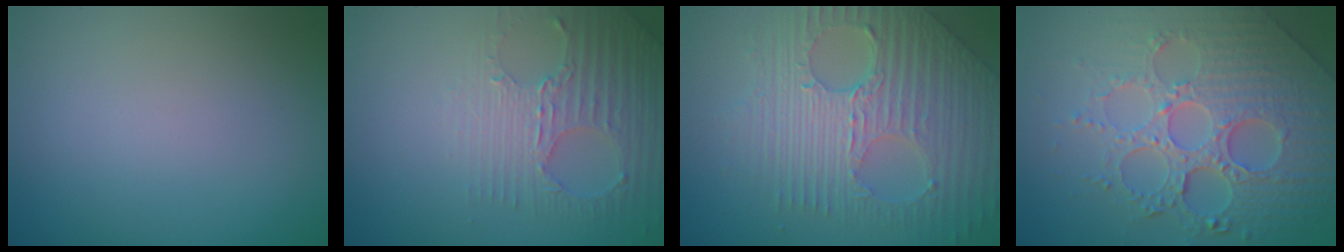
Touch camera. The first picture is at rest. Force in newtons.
{"total": 2.8, "press": 2.7, "slide": 0.9}
{"total": 8.9, "press": 6.0, "slide": 6.6}
{"total": 7.8, "press": 6.0, "slide": 5.0}